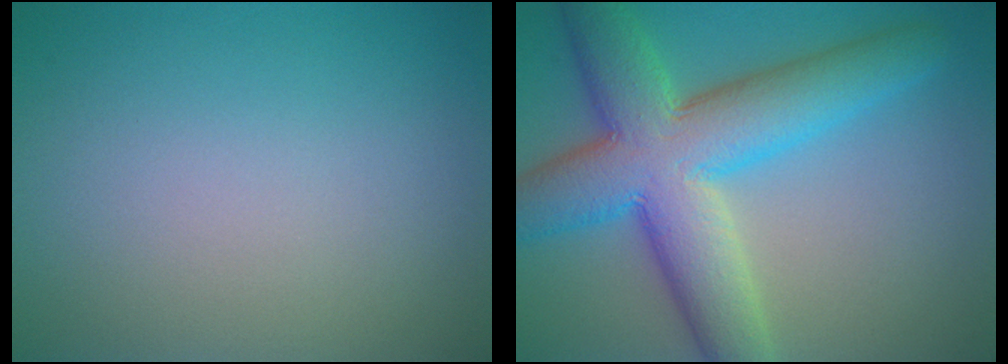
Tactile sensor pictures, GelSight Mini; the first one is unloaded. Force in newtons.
{"total": 10.8, "press": 10.8, "slide": 0.4}